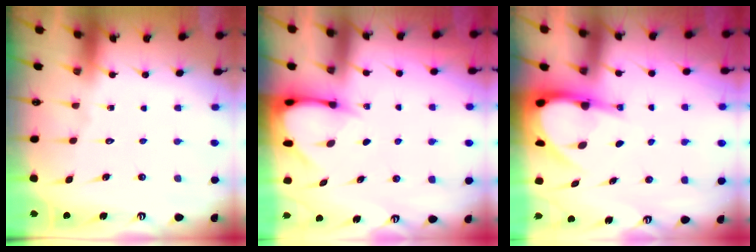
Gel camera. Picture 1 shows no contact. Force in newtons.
{"total": 4.0, "press": 4.0, "slide": 0.4}
{"total": 8.5, "press": 8.4, "slide": 1.0}